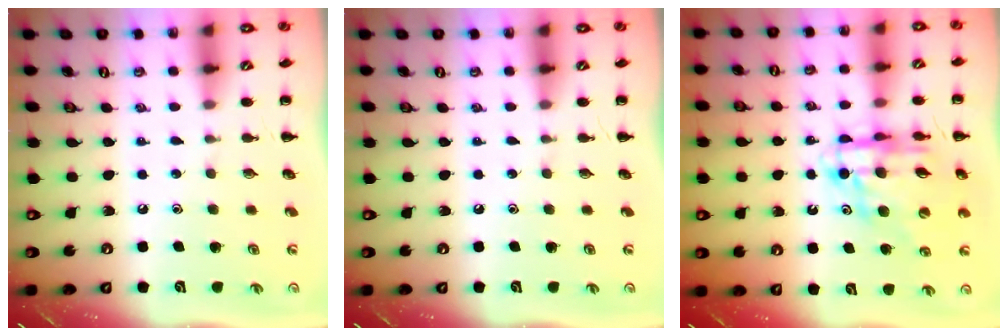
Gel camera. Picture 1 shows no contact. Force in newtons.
{"total": 0.0}
{"total": 13.4, "press": 12.9, "slide": 3.8}